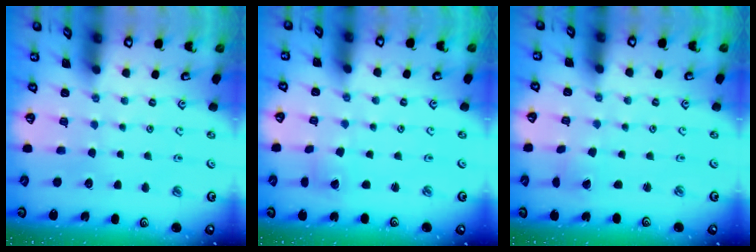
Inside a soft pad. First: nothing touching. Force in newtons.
{"total": 0.9, "press": 0.9, "slide": 0.0}
{"total": 1.2, "press": 1.2, "slide": 0.1}